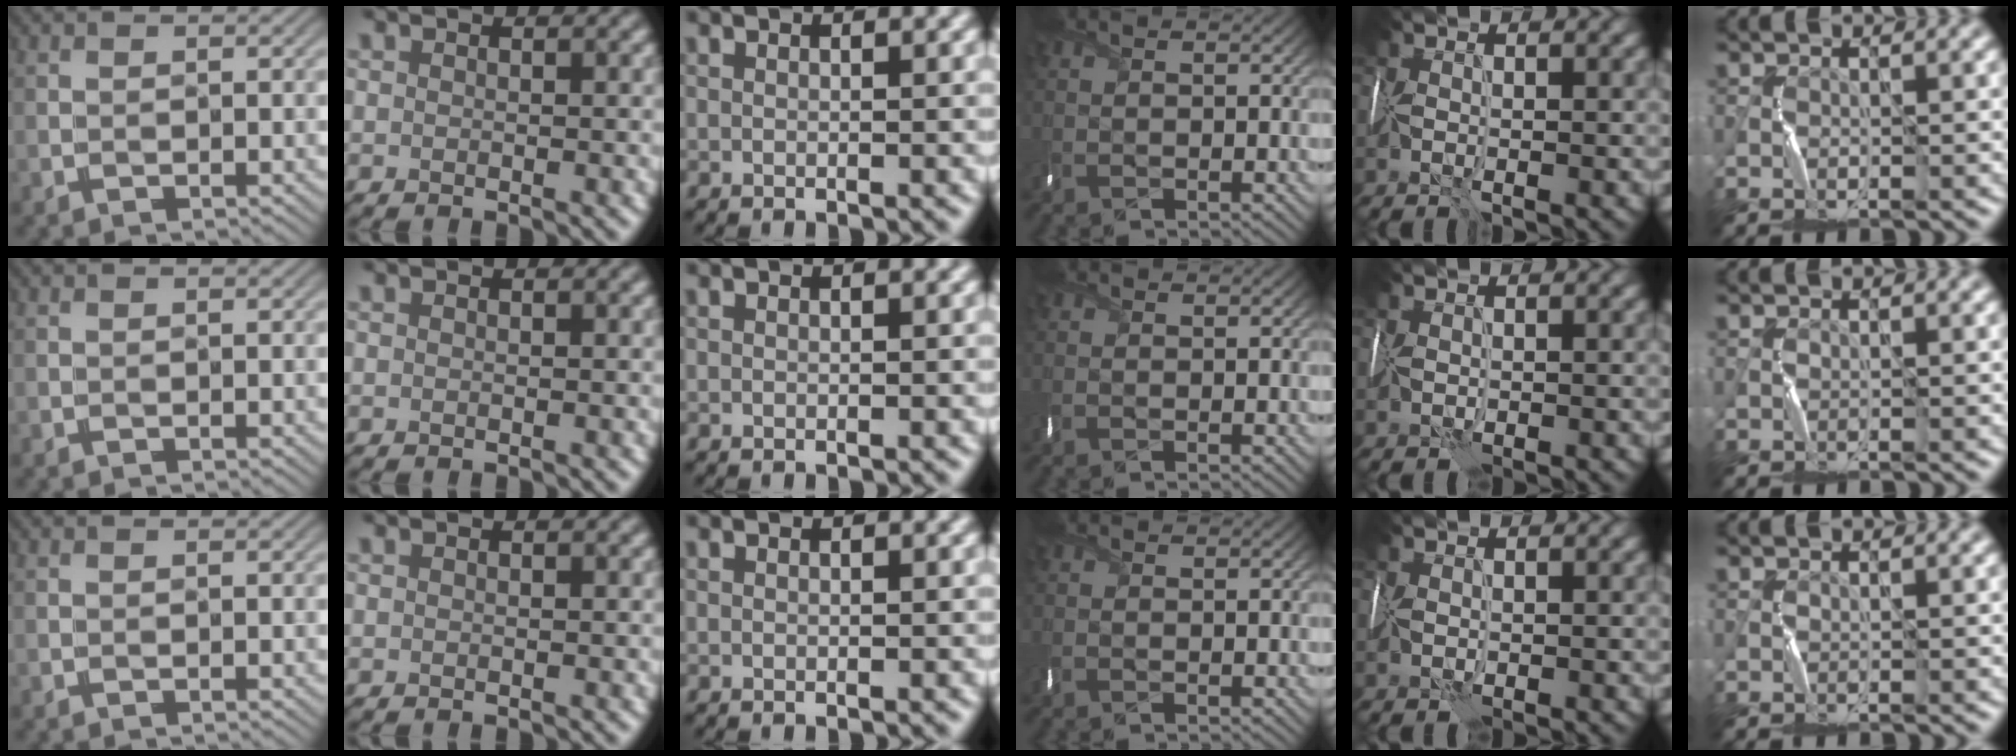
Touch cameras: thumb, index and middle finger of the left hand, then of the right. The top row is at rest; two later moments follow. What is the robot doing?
{"motion": "wrap", "object": "sponge"}